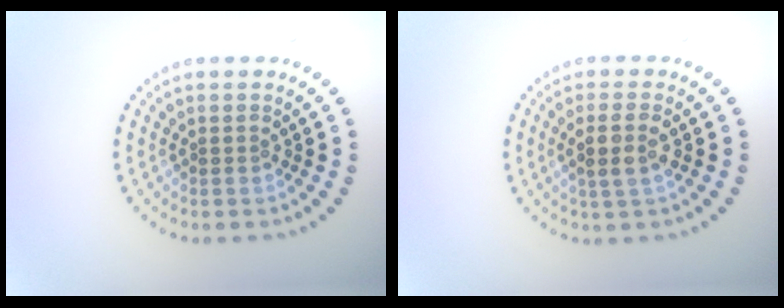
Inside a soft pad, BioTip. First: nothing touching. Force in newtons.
{"total": 2.5, "press": 2.2, "slide": 1.0}